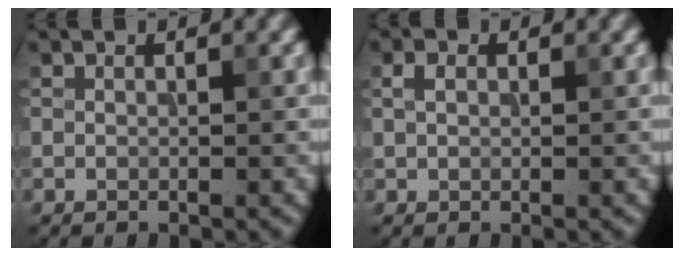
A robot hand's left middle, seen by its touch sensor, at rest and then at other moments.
{"total": 1.3, "force": [0.4, 0.9, 0.8], "torque": [-0.015, 0.003, 0.005]}